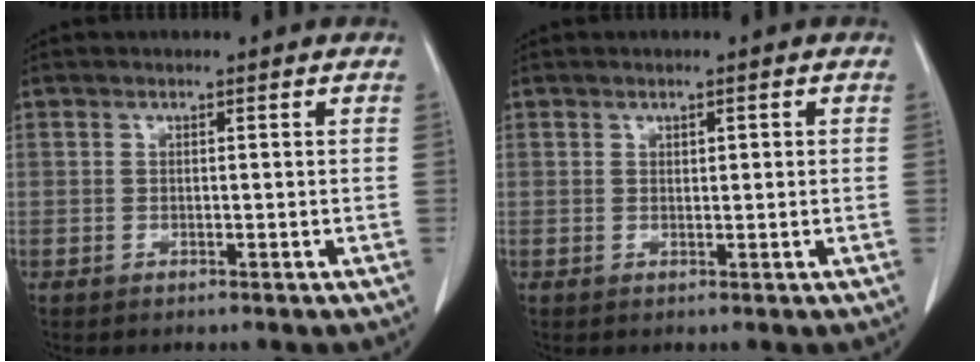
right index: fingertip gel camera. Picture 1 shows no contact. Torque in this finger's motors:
{"motor_torque": [-0.22, -0.14, -0.06, -0.01]}